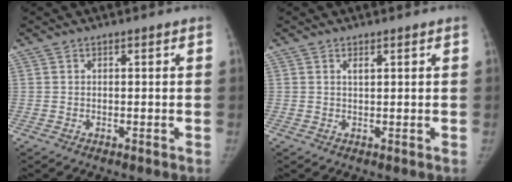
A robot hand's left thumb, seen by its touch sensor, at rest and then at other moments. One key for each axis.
{"total": 0.9, "fx": 0.6, "fy": 0.3, "fz": 0.7, "tx": -0.011, "ty": -0.001, "tz": 0.011}